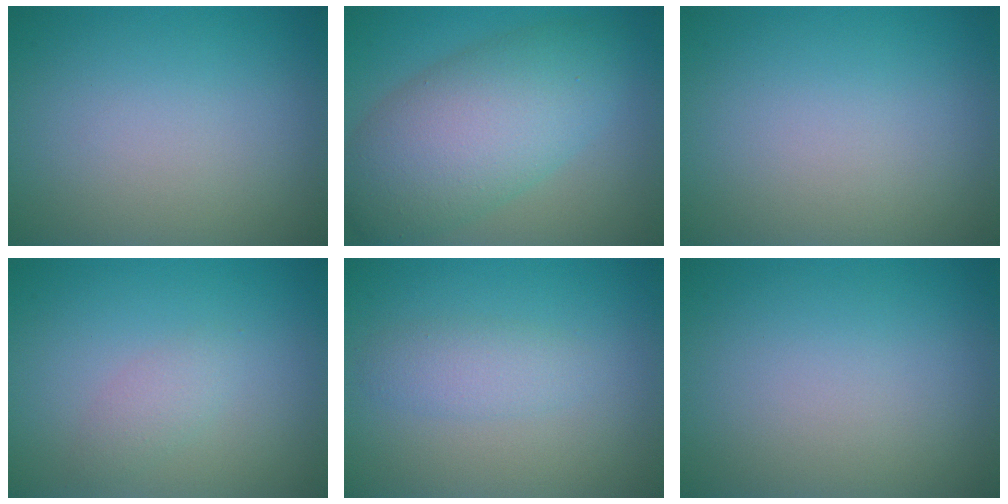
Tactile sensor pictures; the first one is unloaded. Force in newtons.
{"total": 8.6, "press": 8.6, "slide": 0.1}
{"total": 0.0}
{"total": 1.4, "press": 1.4, "slide": 0.0}
{"total": 2.0, "press": 2.0, "slide": 0.1}
{"total": 0.0}